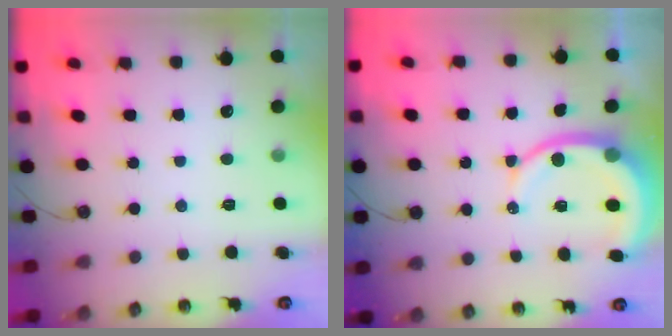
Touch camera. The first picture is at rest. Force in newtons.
{"total": 10.0, "press": 9.9, "slide": 1.2}